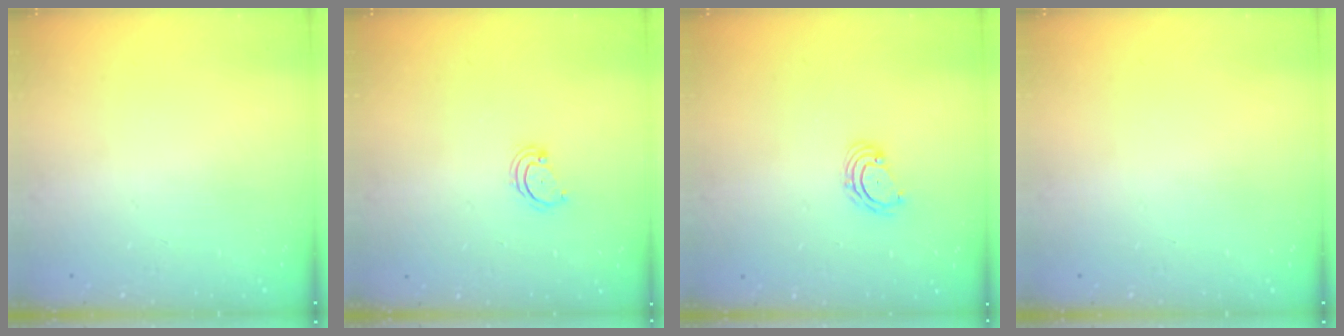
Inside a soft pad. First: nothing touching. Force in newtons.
{"total": 2.8, "press": 2.8, "slide": 0.3}
{"total": 2.8, "press": 2.8, "slide": 0.3}
{"total": 0.0}